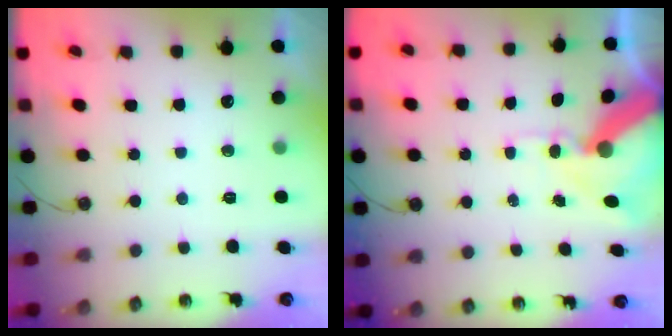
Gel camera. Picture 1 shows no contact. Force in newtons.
{"total": 13.9, "press": 13.7, "slide": 1.9}